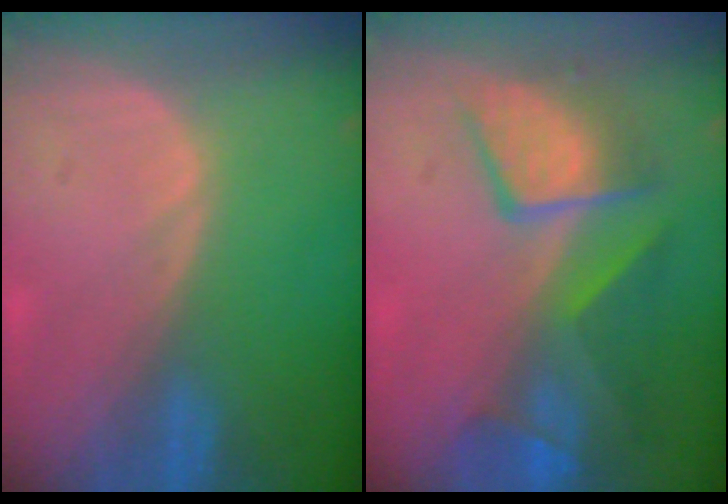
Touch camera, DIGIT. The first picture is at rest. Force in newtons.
{"total": 9.7, "press": 8.6, "slide": 4.6}